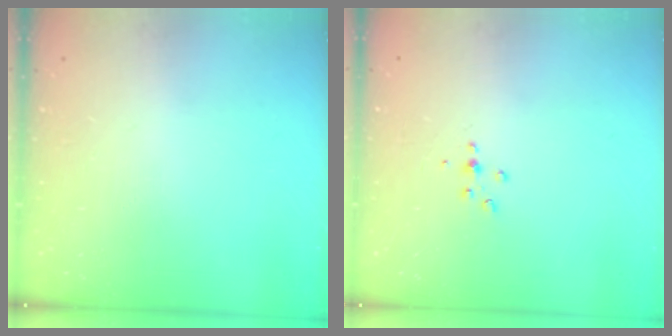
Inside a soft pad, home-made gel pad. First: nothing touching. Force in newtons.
{"total": 4.2, "press": 4.2, "slide": 0.6}